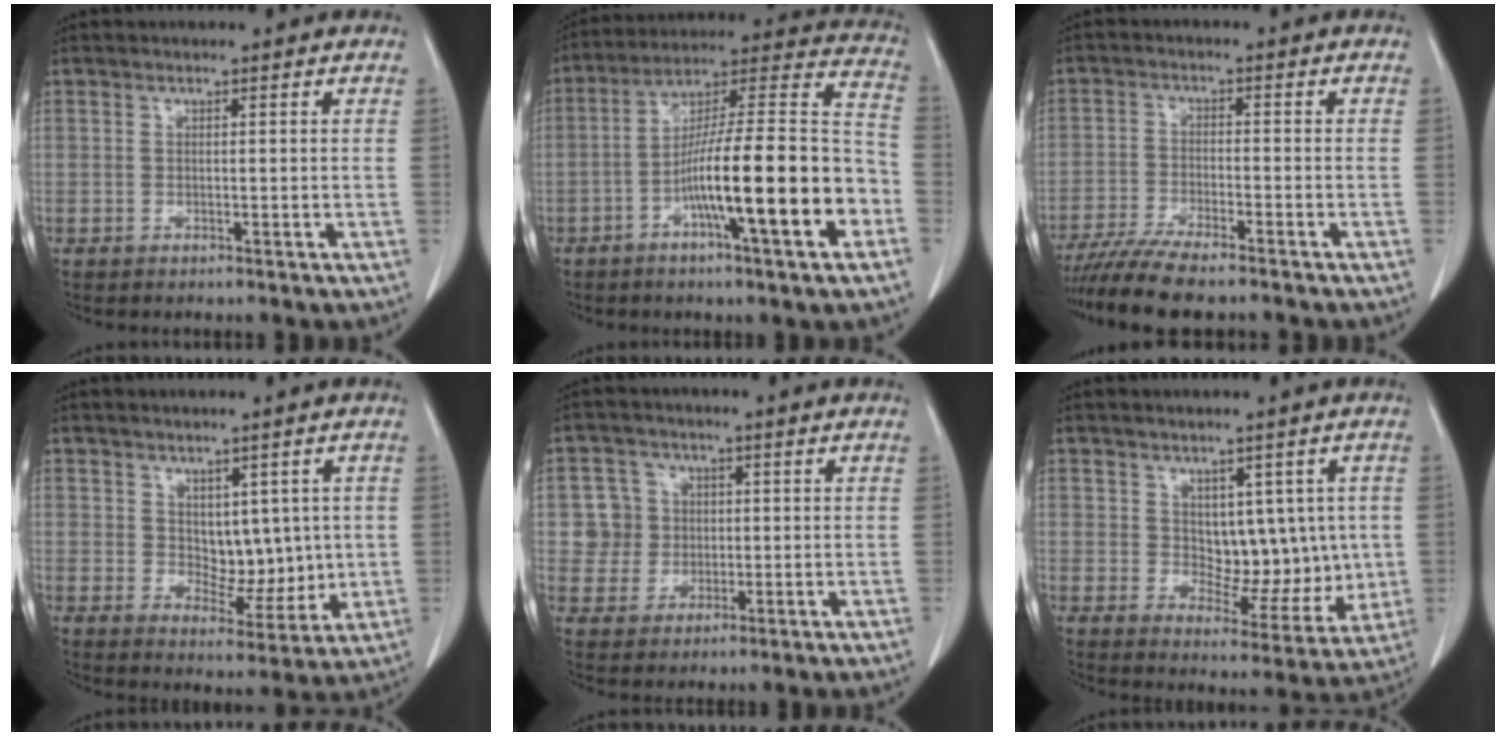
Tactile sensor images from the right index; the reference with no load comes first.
{"total": 20.3, "force": [-7.0, 1.6, 19.0], "torque": [-0.273, 0.010, -0.115]}
{"total": 8.7, "force": [-7.4, 0.7, 4.4], "torque": [-0.072, -0.020, -0.124]}
{"total": 6.6, "force": [1.0, 4.1, 5.1], "torque": [-0.062, -0.001, 0.031]}
{"total": 5.1, "force": [0.6, 5.0, 0.2], "torque": [0.006, 0.014, 0.014]}
{"total": 8.6, "force": [1.3, 5.4, 6.5], "torque": [-0.066, 0.007, 0.035]}